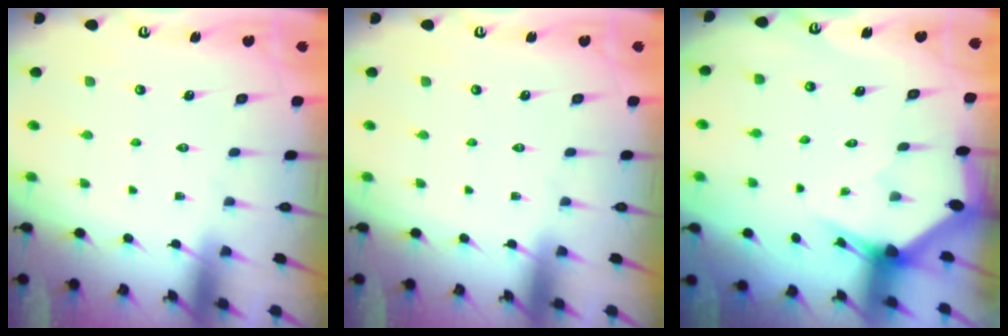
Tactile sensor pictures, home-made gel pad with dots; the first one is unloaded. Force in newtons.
{"total": 0.0}
{"total": 3.0, "press": 3.0, "slide": 0.1}